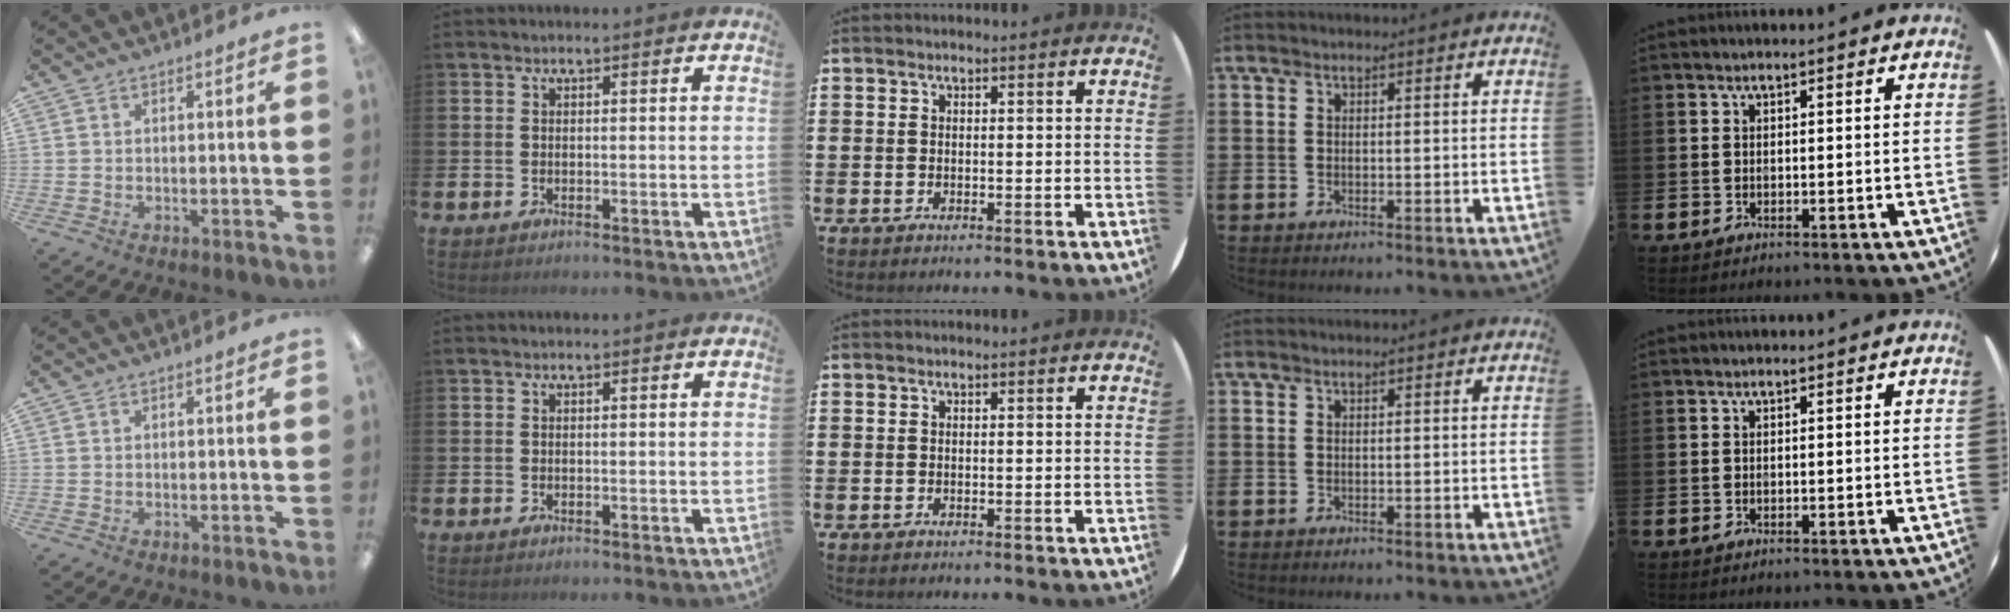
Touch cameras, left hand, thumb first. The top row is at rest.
{}